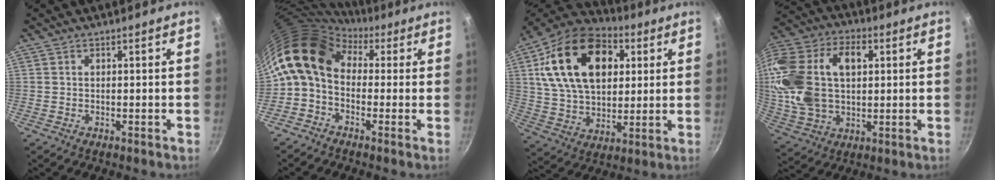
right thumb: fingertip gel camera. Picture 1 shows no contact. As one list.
[{"total": 11.7, "force": [2.5, 8.2, 8.0], "torque": [-0.133, 0.026, 0.020]}, {"total": 24.7, "force": [7.1, 16.0, 17.5], "torque": [-0.285, 0.000, 0.115]}, {"total": 23.6, "force": [3.8, 15.5, 17.4], "torque": [-0.342, 0.023, 0.067]}]